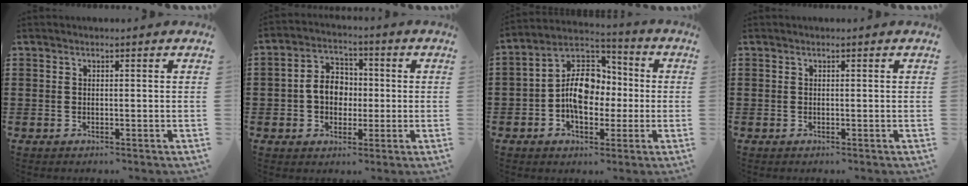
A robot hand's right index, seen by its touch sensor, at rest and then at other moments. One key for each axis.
{"total": 5.9, "fx": -0.5, "fy": 4.7, "fz": 3.5, "tx": -0.085, "ty": 0.012, "tz": -0.013}
{"total": 9.7, "fx": -0.9, "fy": 6.7, "fz": 6.9, "tx": -0.154, "ty": 0.012, "tz": -0.022}
{"total": 0.0}